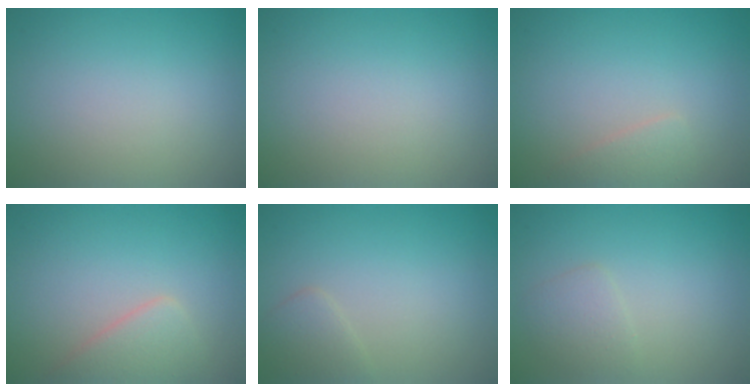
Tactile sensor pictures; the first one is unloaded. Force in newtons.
{"total": 0.0}
{"total": 1.3, "press": 1.3, "slide": 0.0}
{"total": 2.6, "press": 2.6, "slide": 0.0}
{"total": 1.4, "press": 1.4, "slide": 0.1}
{"total": 1.5, "press": 1.5, "slide": 0.1}